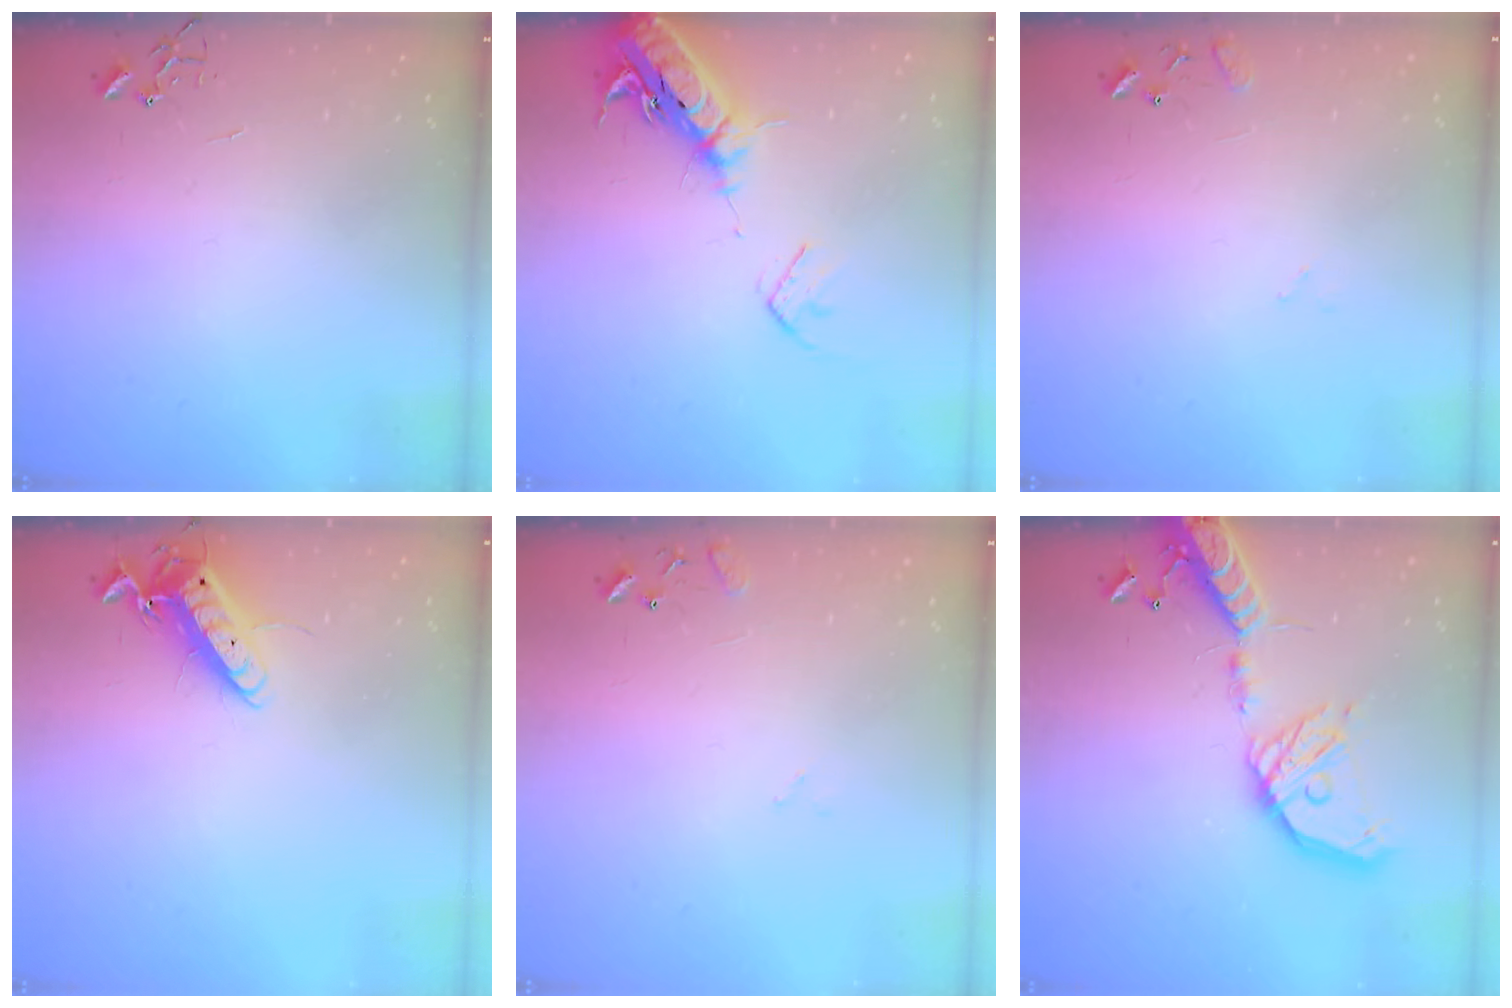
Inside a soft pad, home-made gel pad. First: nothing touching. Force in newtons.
{"total": 18.4, "press": 17.9, "slide": 4.4}
{"total": 9.5, "press": 9.5, "slide": 0.9}
{"total": 13.0, "press": 12.9, "slide": 1.9}
{"total": 9.5, "press": 9.5, "slide": 0.9}
{"total": 20.9, "press": 20.5, "slide": 3.9}